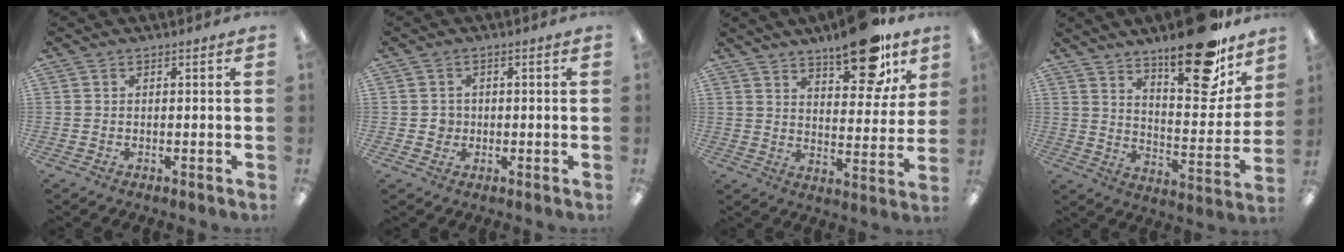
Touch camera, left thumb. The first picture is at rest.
{"total": 2.3, "force": [-0.1, 2.2, 0.5], "torque": [-0.005, 0.002, -0.006]}
{"total": 16.3, "force": [11.7, 6.2, 9.5], "torque": [-0.120, -0.070, 0.193]}
{"total": 22.1, "force": [16.3, 7.7, 12.9], "torque": [-0.176, -0.113, 0.267]}